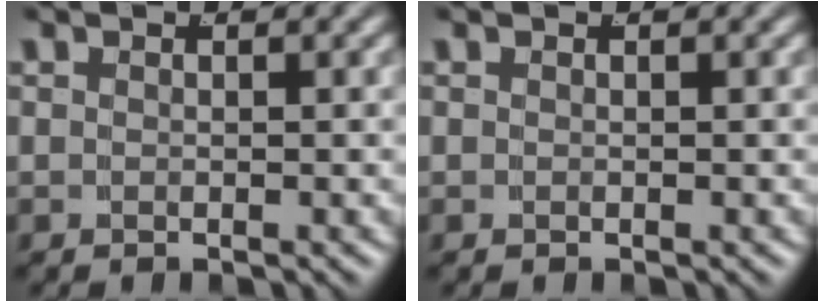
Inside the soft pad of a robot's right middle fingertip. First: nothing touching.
{"total": 0.0}